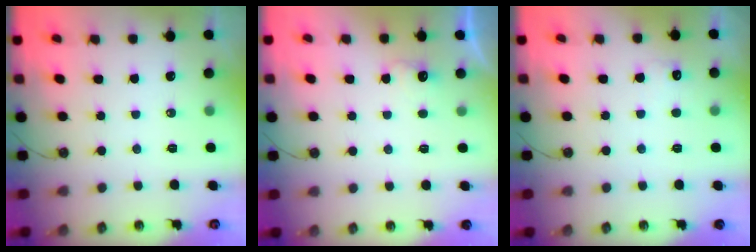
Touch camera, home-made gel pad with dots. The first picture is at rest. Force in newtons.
{"total": 4.3, "press": 4.3, "slide": 0.8}
{"total": 4.2, "press": 4.0, "slide": 1.1}